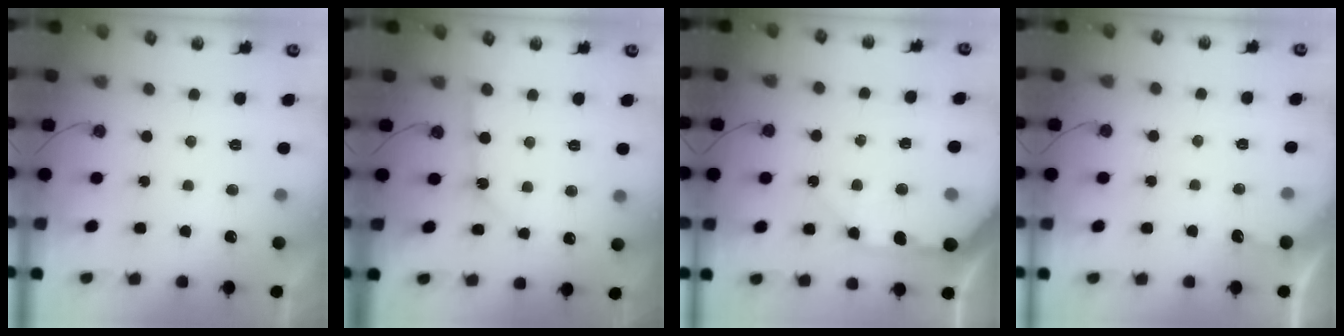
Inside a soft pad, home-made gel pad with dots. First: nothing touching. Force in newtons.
{"total": 3.2, "press": 3.2, "slide": 0.2}
{"total": 11.7, "press": 11.6, "slide": 1.7}
{"total": 3.2, "press": 3.2, "slide": 0.3}